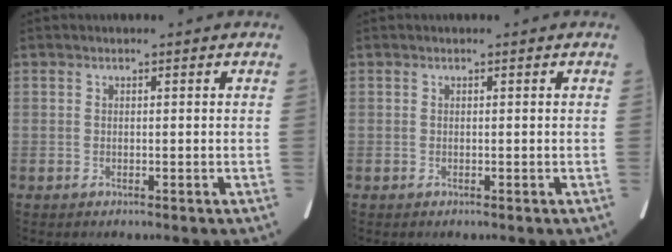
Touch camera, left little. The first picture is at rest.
{"total": 0.0}